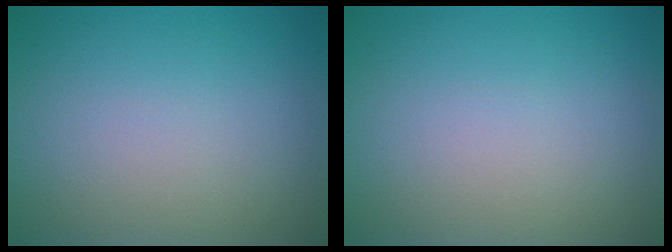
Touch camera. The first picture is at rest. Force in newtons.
{"total": 0.0}